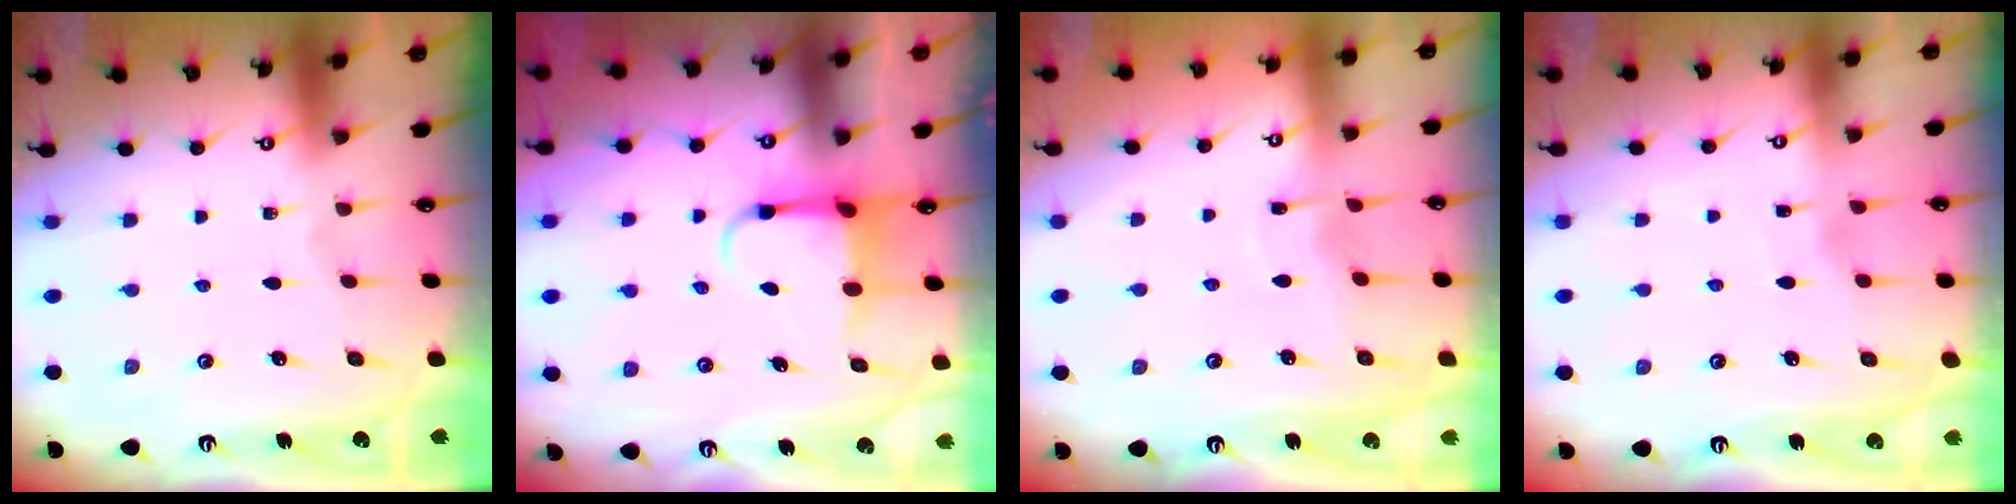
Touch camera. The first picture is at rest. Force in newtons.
{"total": 3.9, "press": 3.8, "slide": 0.9}
{"total": 2.9, "press": 2.9, "slide": 0.4}
{"total": 2.2, "press": 2.1, "slide": 0.3}